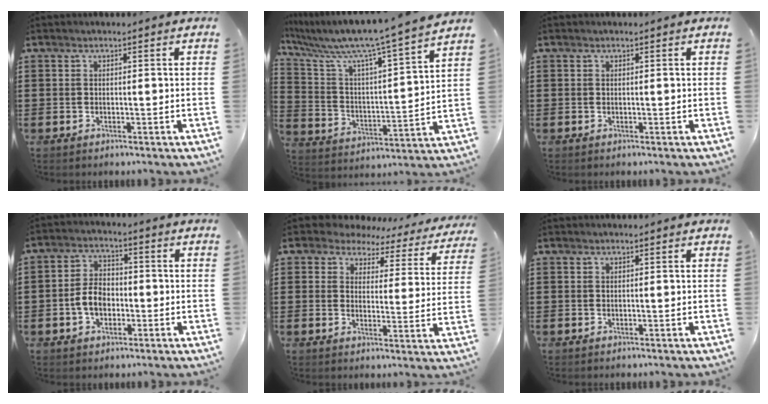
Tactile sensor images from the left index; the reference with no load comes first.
{"total": 8.6, "force": [7.4, -0.3, 4.3], "torque": [-0.118, -0.064, 0.114]}
{"total": 0.0}
{"total": 5.4, "force": [-1.5, 3.5, 3.8], "torque": [-0.092, 0.004, -0.034]}
{"total": 4.2, "force": [3.7, 1.9, 0.5], "torque": [-0.036, -0.018, 0.063]}
{"total": 0.0}